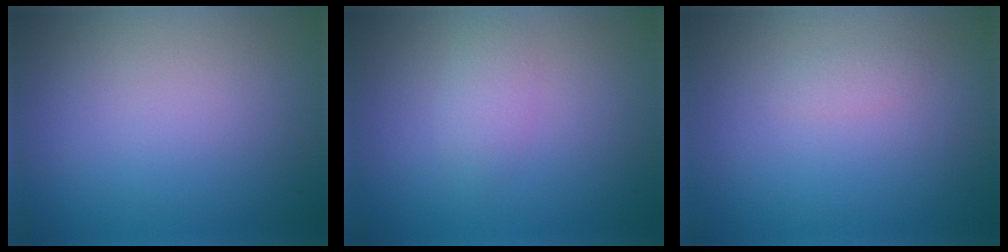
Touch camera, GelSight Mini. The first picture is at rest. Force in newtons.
{"total": 1.6, "press": 1.6, "slide": 0.1}
{"total": 0.7, "press": 0.7, "slide": 0.1}